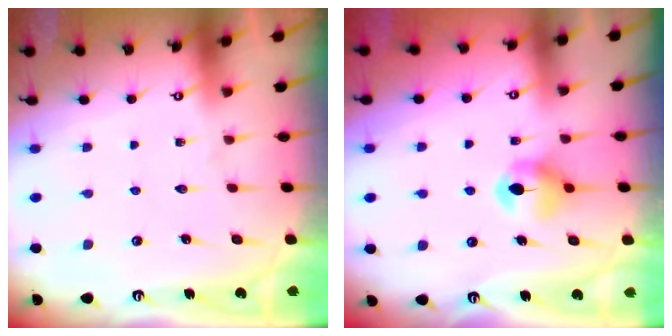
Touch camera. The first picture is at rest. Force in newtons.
{"total": 7.3, "press": 7.3, "slide": 0.5}